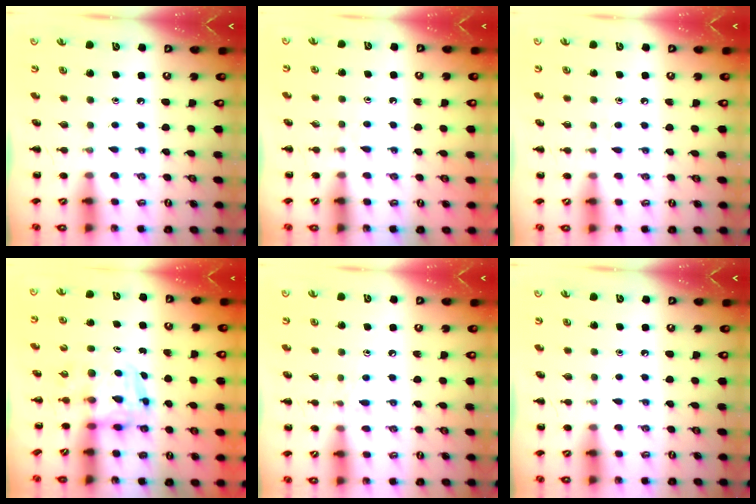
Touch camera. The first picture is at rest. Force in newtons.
{"total": 2.5, "press": 2.2, "slide": 1.1}
{"total": 2.9, "press": 2.8, "slide": 1.0}
{"total": 3.5, "press": 3.5, "slide": 0.6}
{"total": 6.3, "press": 5.9, "slide": 2.2}
{"total": 0.0}